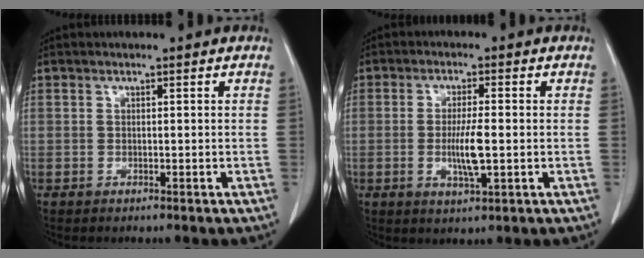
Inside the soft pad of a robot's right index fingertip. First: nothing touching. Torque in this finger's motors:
{"motor_torque": [1.16, 0.04, 0.56, 0.12]}